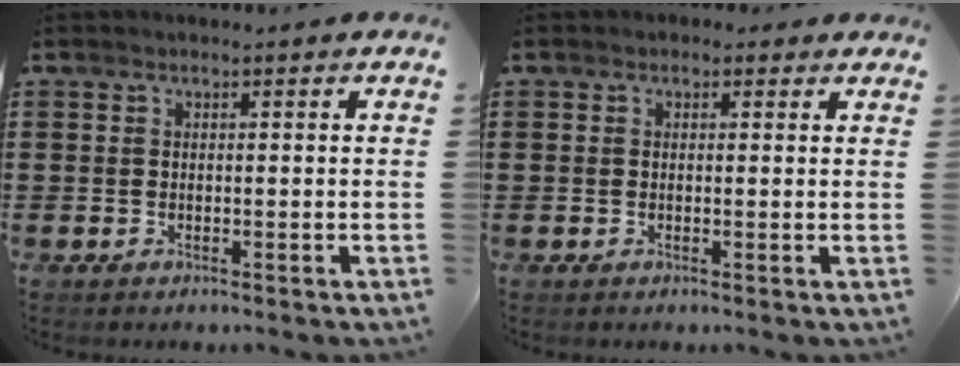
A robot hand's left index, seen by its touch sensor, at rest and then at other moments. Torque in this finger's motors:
{"motor_torque": [2.14, 0.00, 0.48, 0.03]}